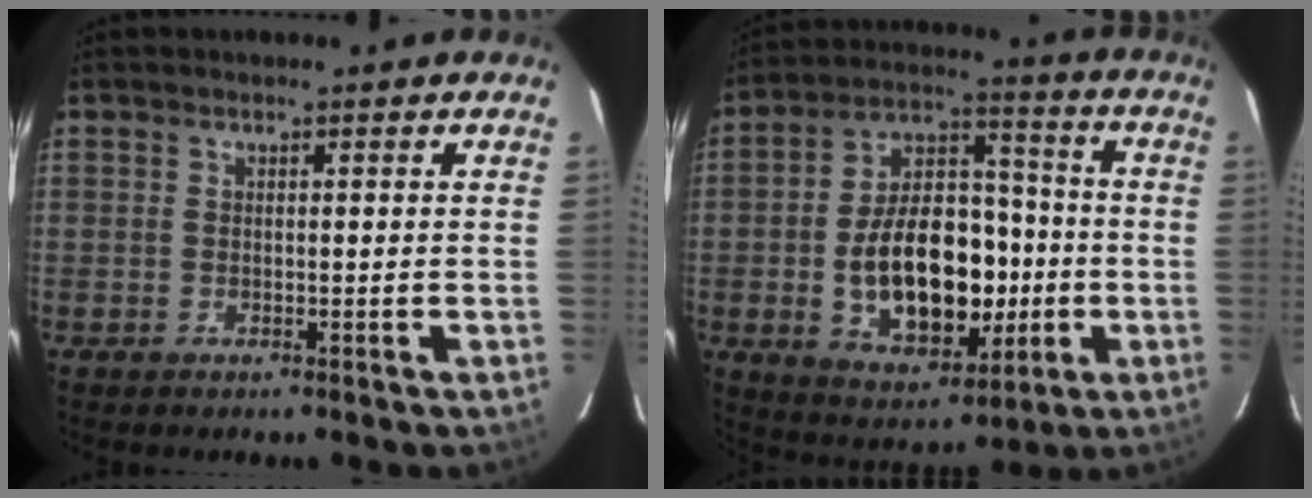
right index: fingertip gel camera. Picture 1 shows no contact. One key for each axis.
{"total": 19.1, "fx": -3.3, "fy": 11.5, "fz": 14.9, "tx": -0.275, "ty": 0.025, "tz": -0.033}